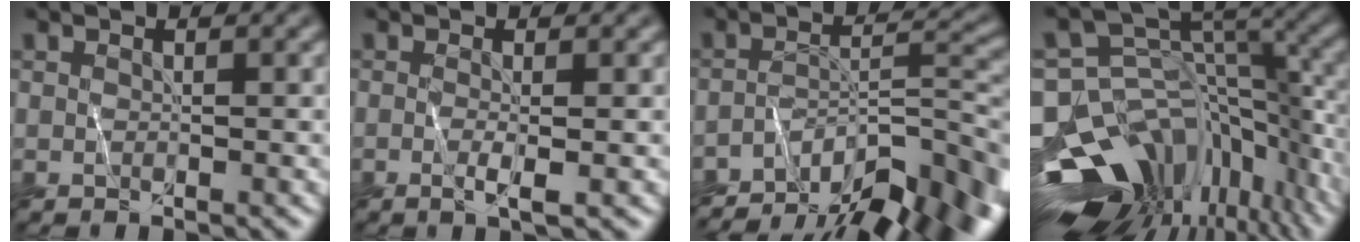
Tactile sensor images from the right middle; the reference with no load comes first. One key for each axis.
{"total": 1.5, "fx": -0.3, "fy": 0.2, "fz": 1.4, "tx": -0.025, "ty": 0.004, "tz": -0.008}
{"total": 12.1, "fx": -9.2, "fy": 3.7, "fz": 6.9, "tx": -0.105, "ty": 0.009, "tz": -0.142}
{"total": 13.4, "fx": -7.2, "fy": 8.4, "fz": 7.6, "tx": -0.151, "ty": 0.018, "tz": -0.108}